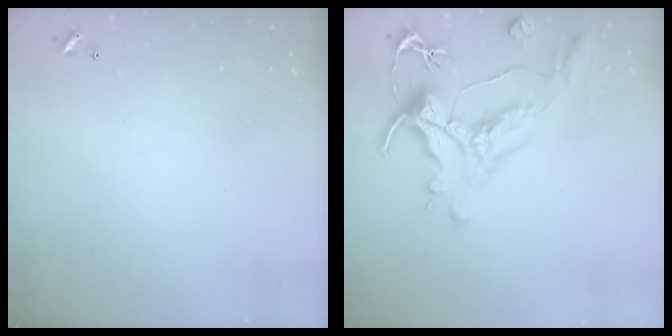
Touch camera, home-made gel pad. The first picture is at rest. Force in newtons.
{"total": 2.2, "press": 1.7, "slide": 1.4}